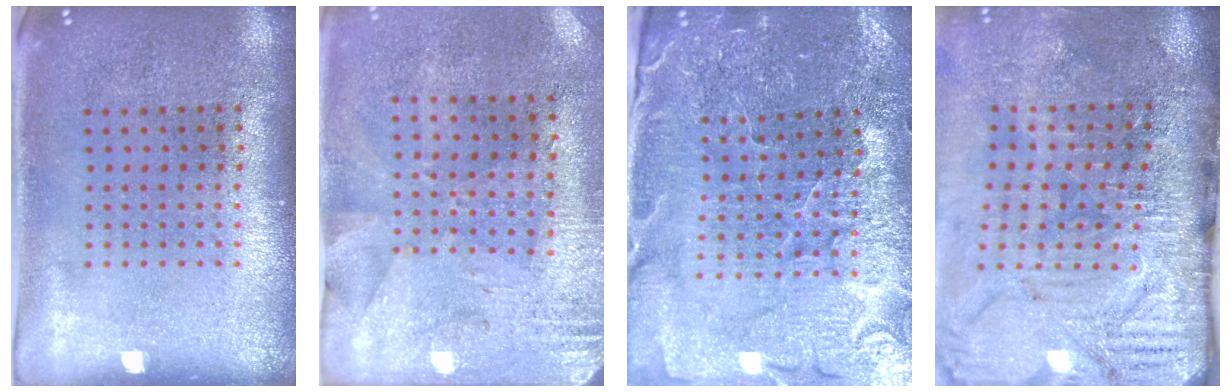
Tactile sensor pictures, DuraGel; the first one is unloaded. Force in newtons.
{"total": 2.8, "press": 2.2, "slide": 1.6}
{"total": 3.5, "press": 3.5, "slide": 0.2}
{"total": 4.7, "press": 4.0, "slide": 2.5}